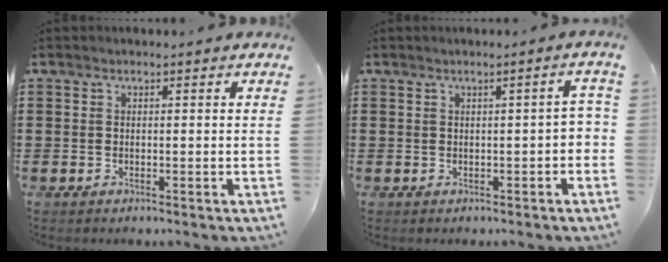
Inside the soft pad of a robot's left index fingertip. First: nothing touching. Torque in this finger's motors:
{"motor_torque": [0.05, 0.18, 0.09, 0.04]}